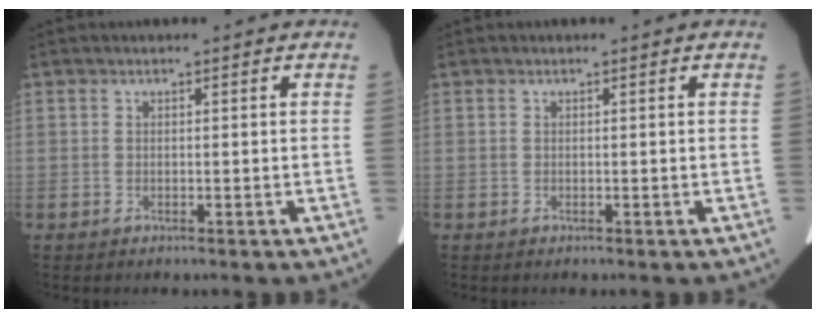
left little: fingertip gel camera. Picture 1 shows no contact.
{"total": 0.0}